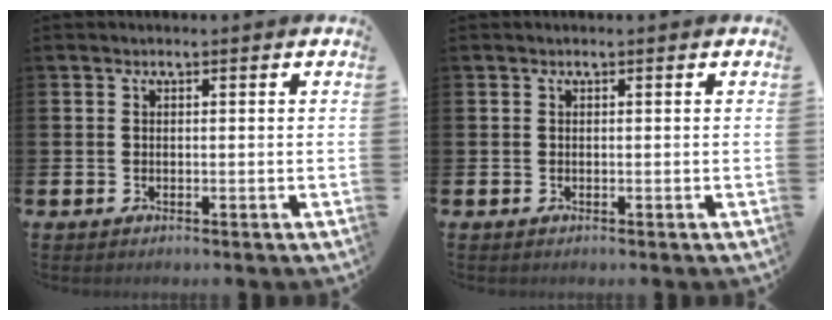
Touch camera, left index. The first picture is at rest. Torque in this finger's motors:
{"motor_torque": [0.00, 0.00, 0.01, -0.01]}